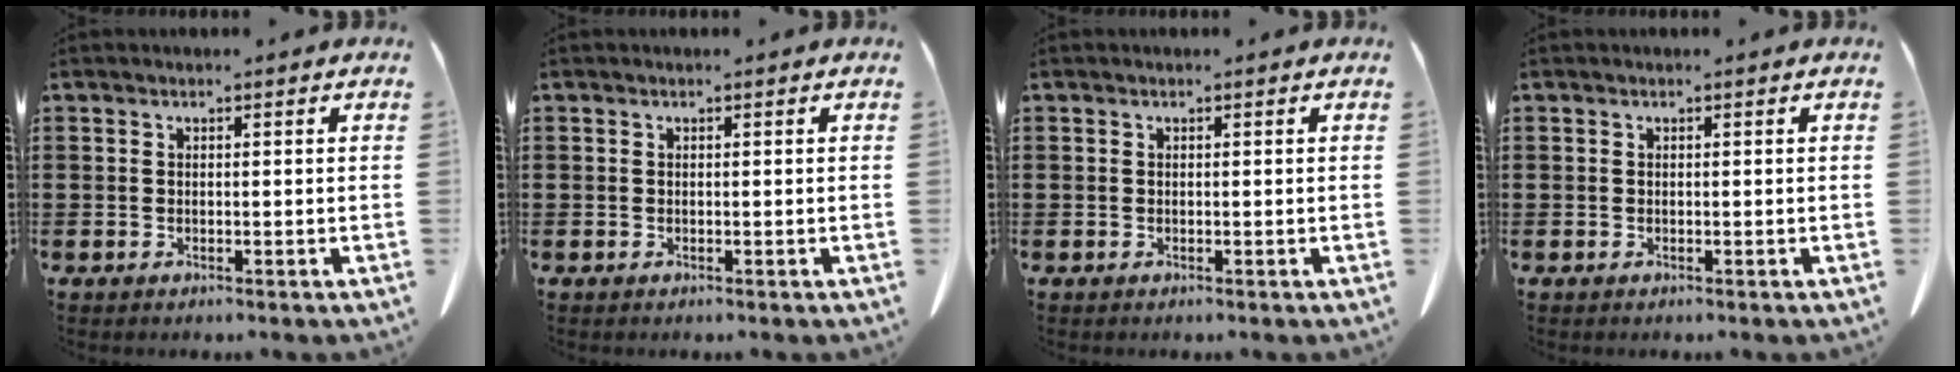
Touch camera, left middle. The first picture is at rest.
{"total": 0.0}
{"total": 0.0}
{"total": 0.0}